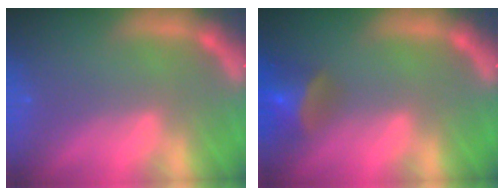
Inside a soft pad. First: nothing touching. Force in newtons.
{"total": 5.0}